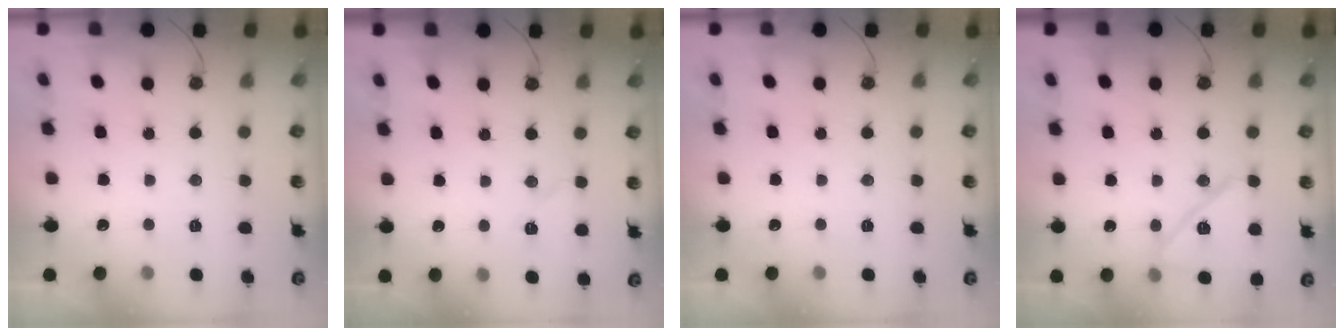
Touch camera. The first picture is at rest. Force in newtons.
{"total": 5.5, "press": 5.5, "slide": 0.8}
{"total": 0.0}
{"total": 13.3, "press": 13.2, "slide": 1.5}